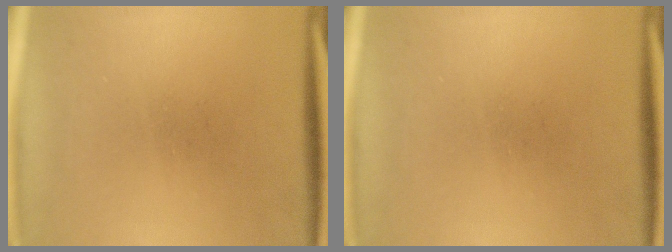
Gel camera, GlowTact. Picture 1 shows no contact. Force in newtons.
{"total": 0.0}